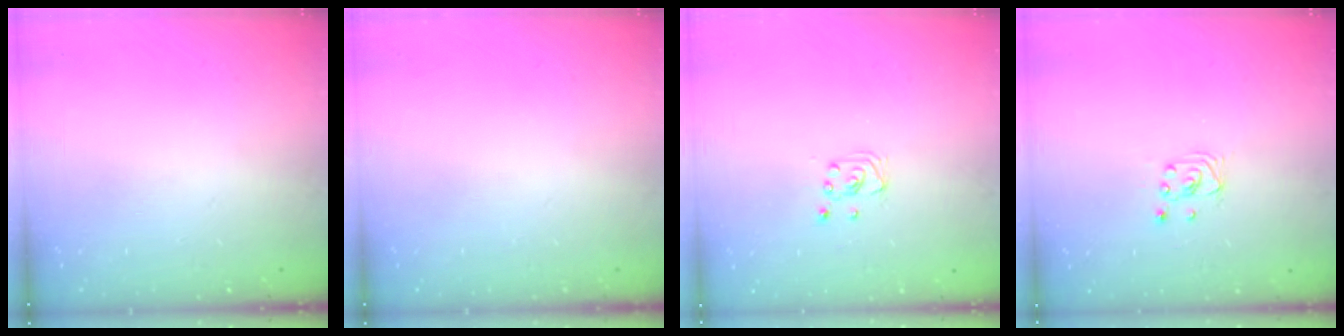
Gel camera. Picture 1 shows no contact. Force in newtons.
{"total": 0.0}
{"total": 2.3, "press": 2.3, "slide": 0.2}
{"total": 1.6, "press": 1.6, "slide": 0.0}